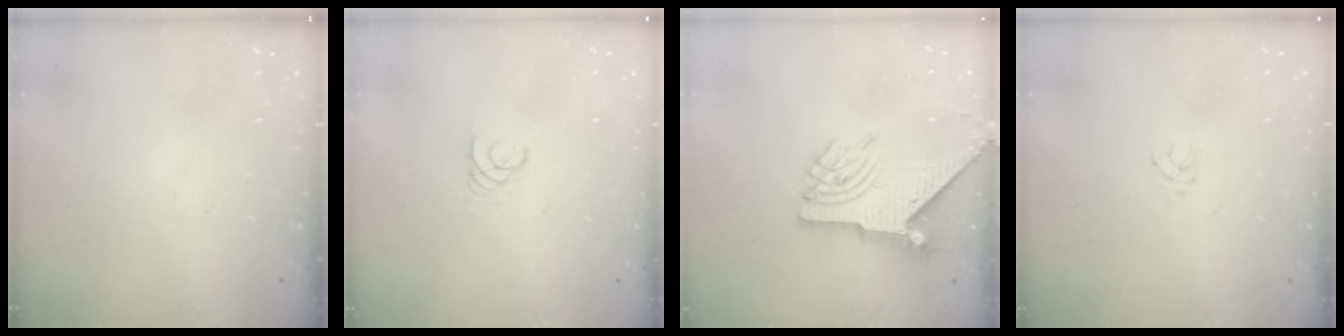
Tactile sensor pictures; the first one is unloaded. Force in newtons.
{"total": 1.8, "press": 1.8, "slide": 0.2}
{"total": 8.0, "press": 7.9, "slide": 1.2}
{"total": 2.1, "press": 2.1, "slide": 0.3}